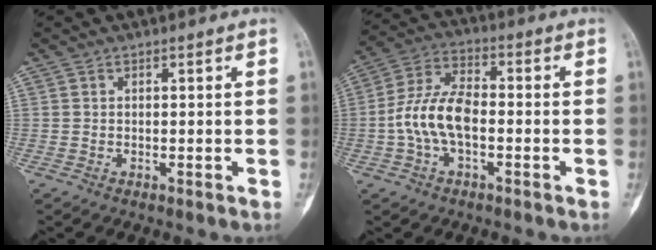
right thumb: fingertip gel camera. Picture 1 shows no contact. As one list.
[{"total": 10.5, "force": [-1.8, 5.5, 8.7], "torque": [-0.176, 0.035, -0.042]}]